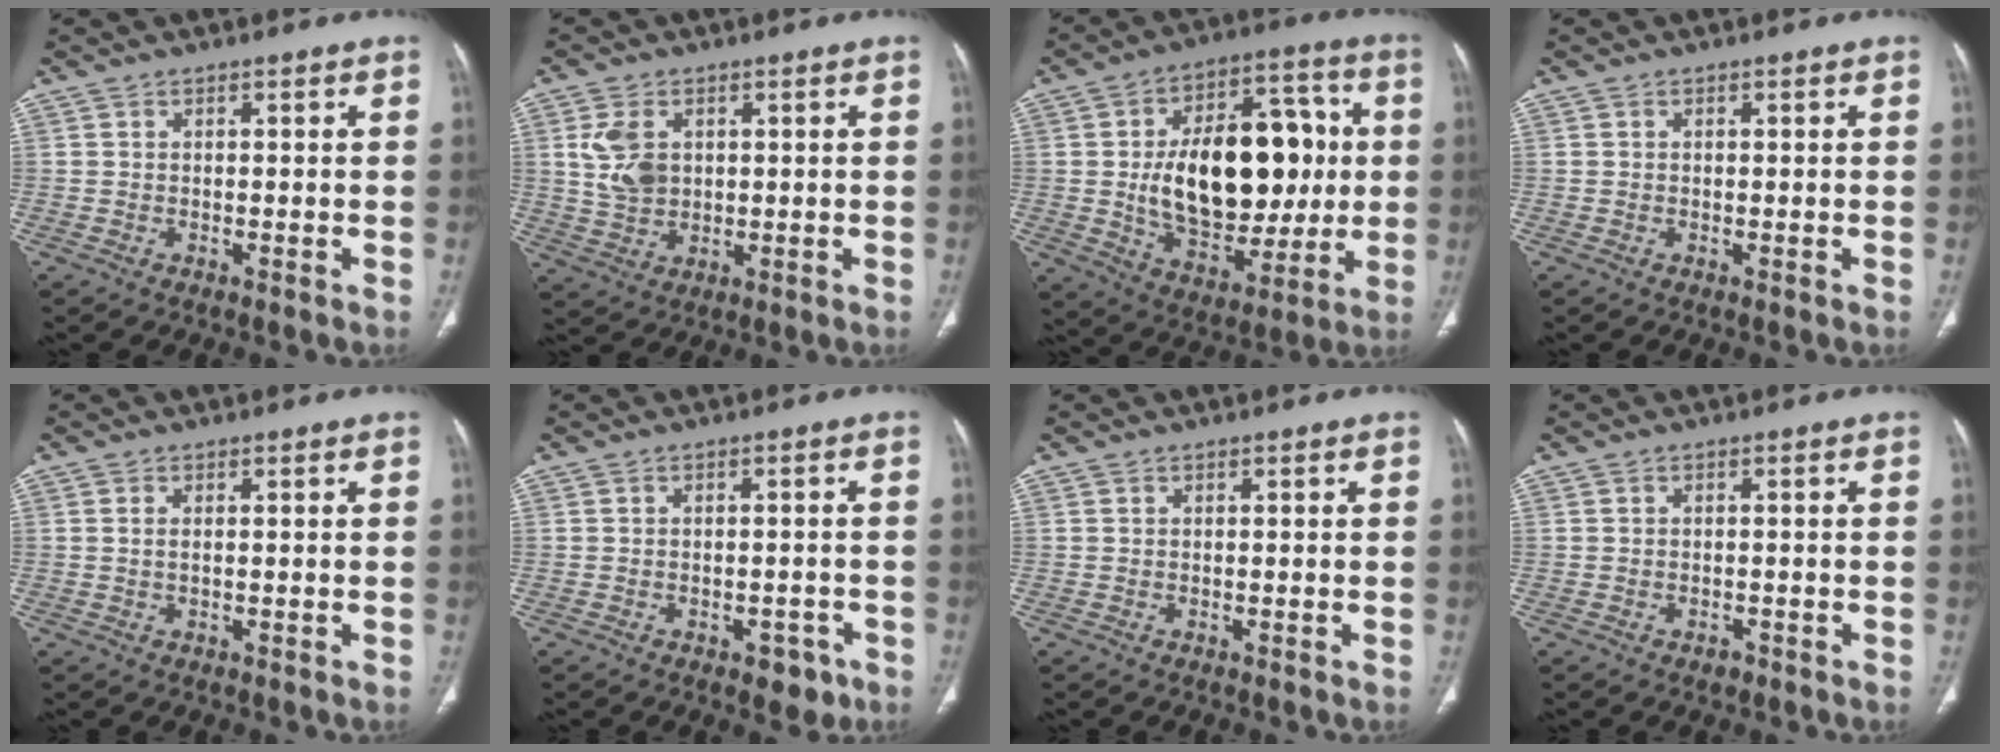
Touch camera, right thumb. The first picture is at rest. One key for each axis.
{"total": 6.9, "fx": 1.7, "fy": 4.9, "fz": 4.6, "tx": -0.083, "ty": -0.003, "tz": 0.042}
{"total": 25.5, "fx": 1.0, "fy": 15.1, "fz": 20.5, "tx": -0.280, "ty": 0.011, "tz": 0.029}
{"total": 0.0}
{"total": 0.9, "fx": 0.2, "fy": 0.3, "fz": 0.8, "tx": -0.022, "ty": 0.000, "tz": 0.005}
{"total": 4.0, "fx": -2.2, "fy": 2.4, "fz": 2.3, "tx": -0.011, "ty": 0.012, "tz": -0.022}
{"total": 0.0}
{"total": 1.2, "fx": -0.7, "fy": 0.8, "fz": 0.5, "tx": -0.006, "ty": 0.002, "tz": -0.010}